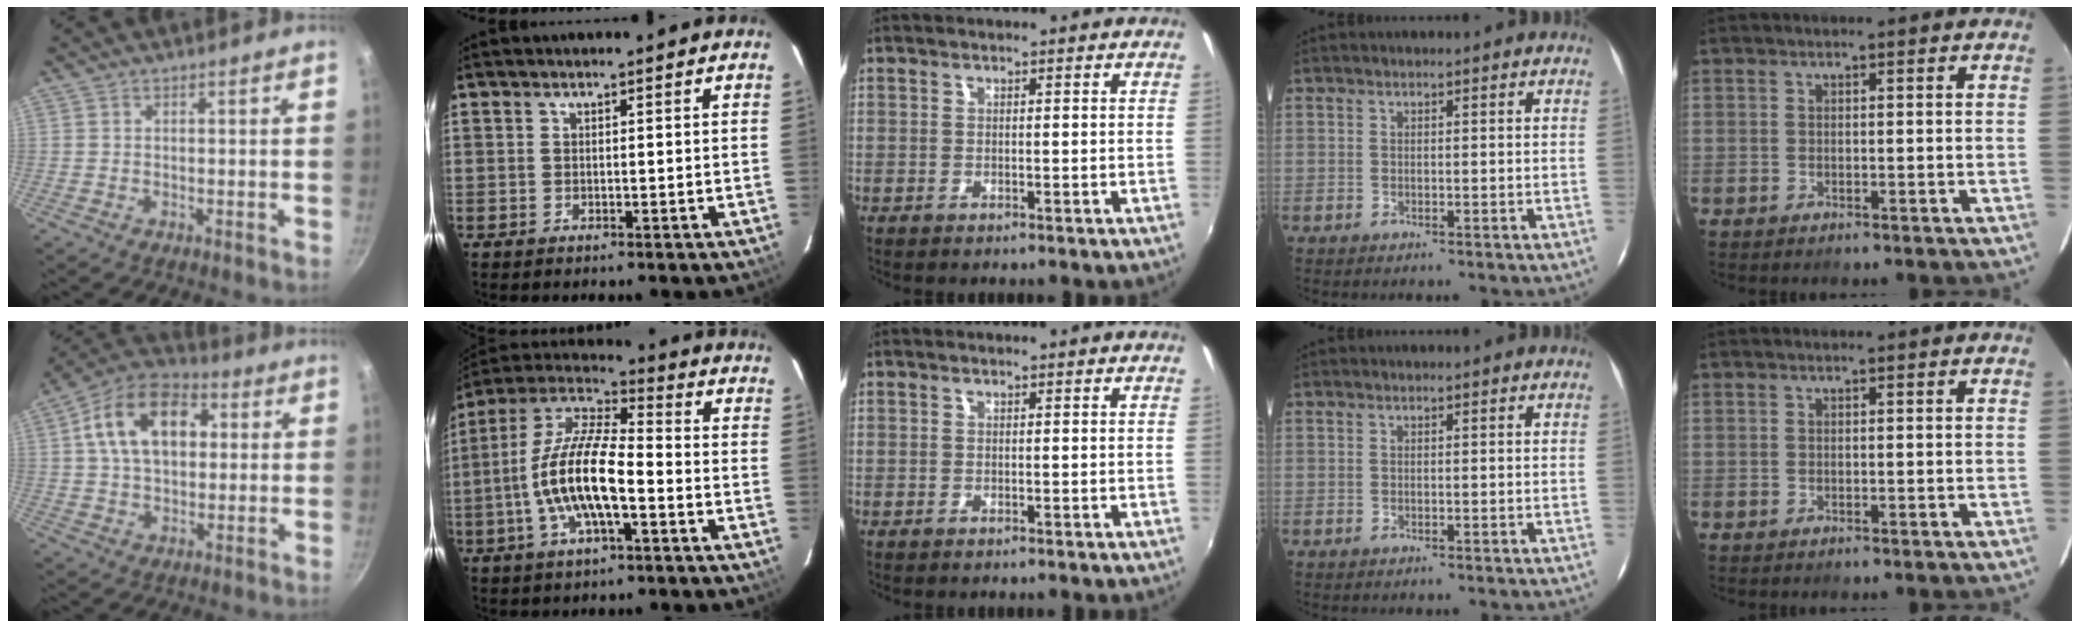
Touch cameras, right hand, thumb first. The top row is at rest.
{"thumb": {"total": 15.8, "force": [3.4, 10.3, 11.4], "torque": [-0.164, 0.020, 0.041]}, "index": {"total": 14.9, "force": [-4.2, 4.5, 13.6], "torque": [-0.272, 0.001, -0.085]}}